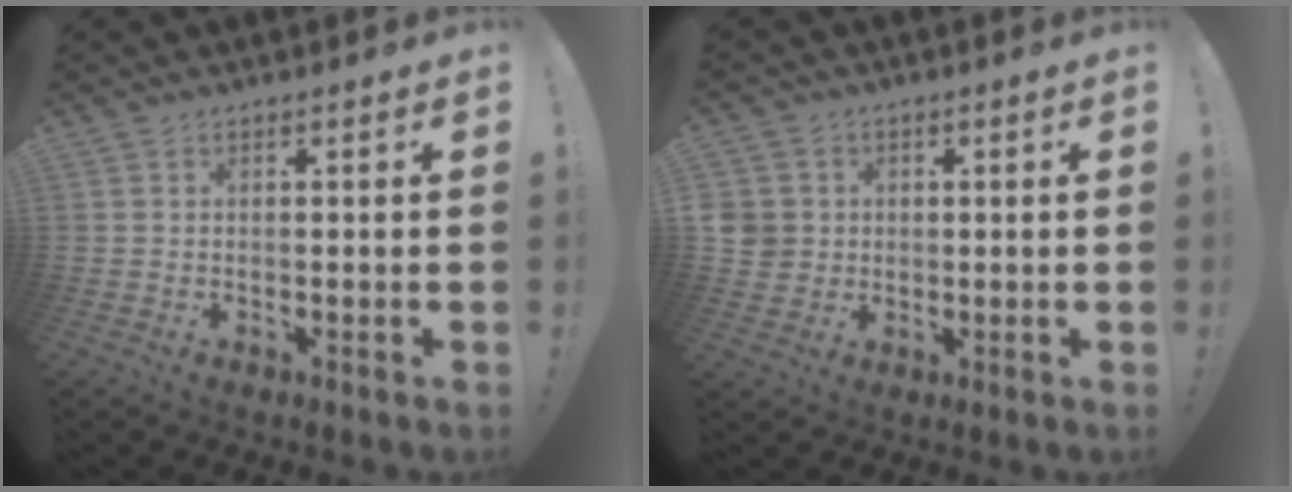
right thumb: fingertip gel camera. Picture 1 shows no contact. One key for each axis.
{"total": 5.1, "fx": 0.5, "fy": 4.9, "fz": 1.3, "tx": -0.035, "ty": 0.000, "tz": 0.009}